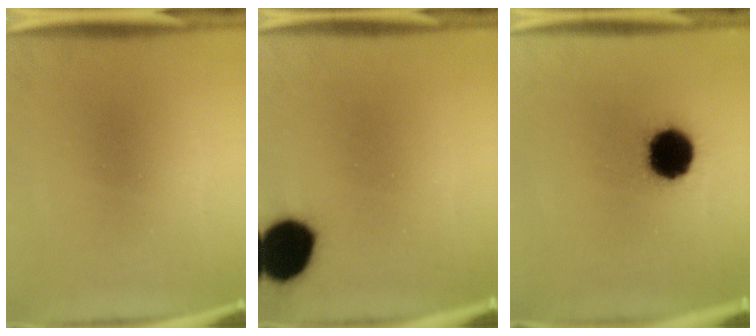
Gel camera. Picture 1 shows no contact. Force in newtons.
{"total": 16.1}
{"total": 14.5}